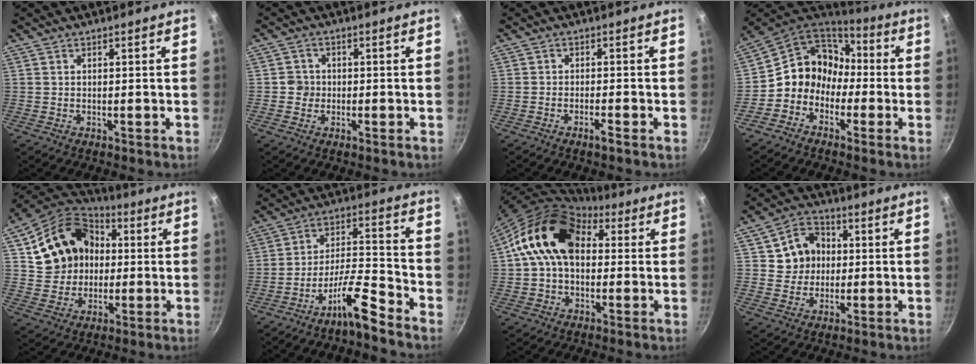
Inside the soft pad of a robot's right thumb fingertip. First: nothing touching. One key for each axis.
{"total": 2.5, "fx": -0.5, "fy": 2.4, "fz": 0.6, "tx": 0.005, "ty": 0.006, "tz": -0.013}
{"total": 2.1, "fx": -1.4, "fy": 0.1, "fz": 1.6, "tx": -0.033, "ty": 0.011, "tz": -0.024}
{"total": 12.1, "fx": -2.0, "fy": 10.5, "fz": 5.6, "tx": -0.051, "ty": 0.055, "tz": -0.058}
{"total": 17.4, "fx": 3.1, "fy": 14.3, "fz": 9.3, "tx": -0.144, "ty": 0.031, "tz": 0.058}
{"total": 10.2, "fx": -7.6, "fy": 1.7, "fz": 6.6, "tx": -0.118, "ty": 0.067, "tz": -0.136}
{"total": 16.3, "fx": 3.1, "fy": 11.5, "fz": 11.1, "tx": -0.168, "ty": 0.028, "tz": 0.037}
{"total": 8.8, "fx": 1.5, "fy": 7.8, "fz": 3.8, "tx": -0.026, "ty": 0.010, "tz": 0.019}